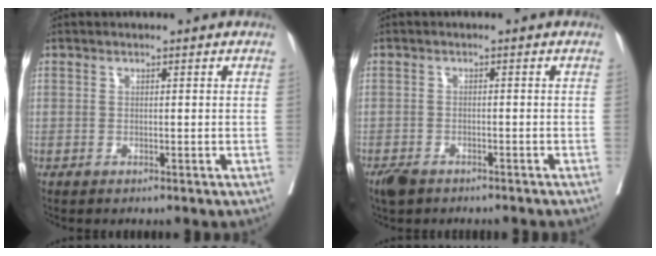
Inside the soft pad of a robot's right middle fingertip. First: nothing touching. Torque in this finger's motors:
{"motor_torque": [-0.25, -0.37, 0.04, 0.00]}